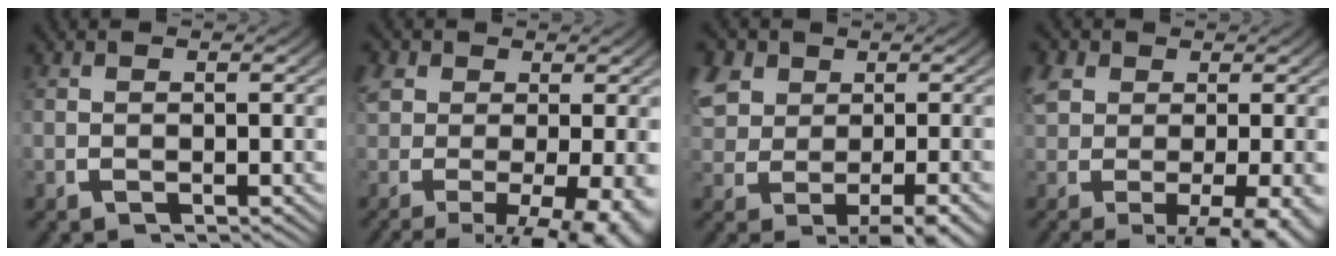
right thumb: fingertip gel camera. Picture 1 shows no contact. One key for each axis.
{"total": 8.9, "fx": -3.6, "fy": 4.9, "fz": 6.5, "tx": -0.107, "ty": -0.042, "tz": -0.033}
{"total": 5.6, "fx": 0.0, "fy": 3.9, "fz": 4.0, "tx": -0.091, "ty": -0.022, "tz": 0.021}
{"total": 6.4, "fx": -2.1, "fy": 3.3, "fz": 5.1, "tx": -0.086, "ty": -0.027, "tz": -0.010}